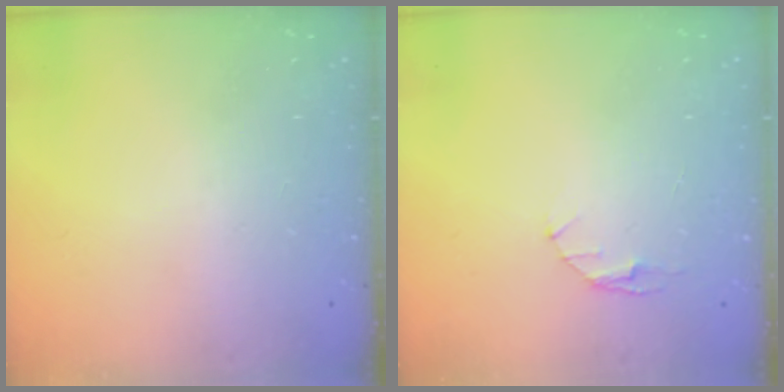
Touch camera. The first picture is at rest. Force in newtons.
{"total": 2.9, "press": 2.9, "slide": 0.4}